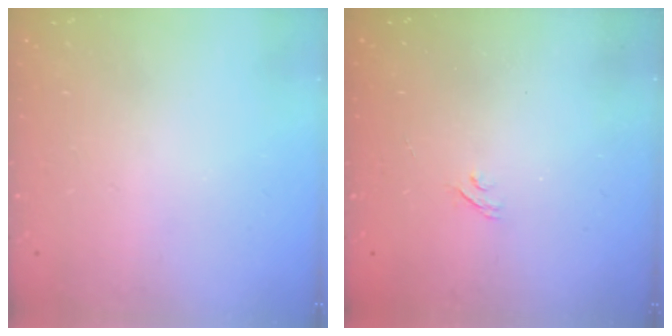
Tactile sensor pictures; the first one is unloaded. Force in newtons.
{"total": 2.2, "press": 1.9, "slide": 1.1}